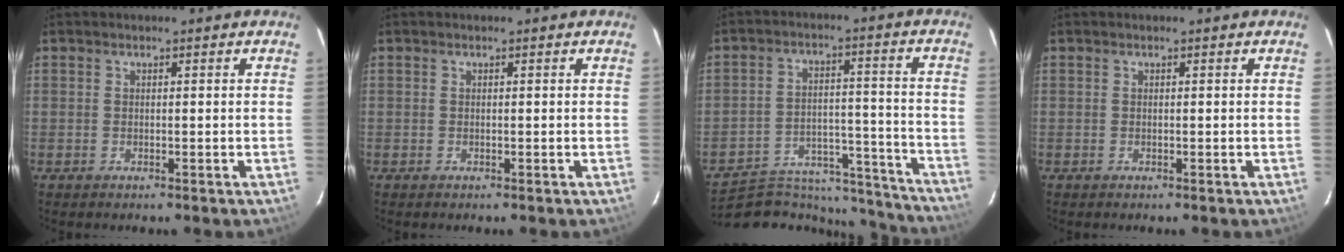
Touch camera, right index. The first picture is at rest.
{"total": 0.0}
{"total": 19.1, "force": [-17.8, 5.8, 3.8], "torque": [-0.062, 0.044, -0.243]}
{"total": 0.0}